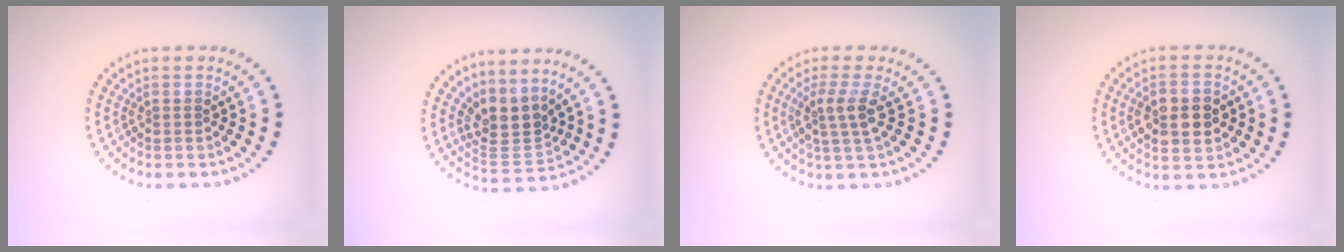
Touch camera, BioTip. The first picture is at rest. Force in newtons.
{"total": 3.3, "press": 2.5, "slide": 2.2}
{"total": 2.8, "press": 2.1, "slide": 1.9}
{"total": 4.9, "press": 4.9, "slide": 0.1}